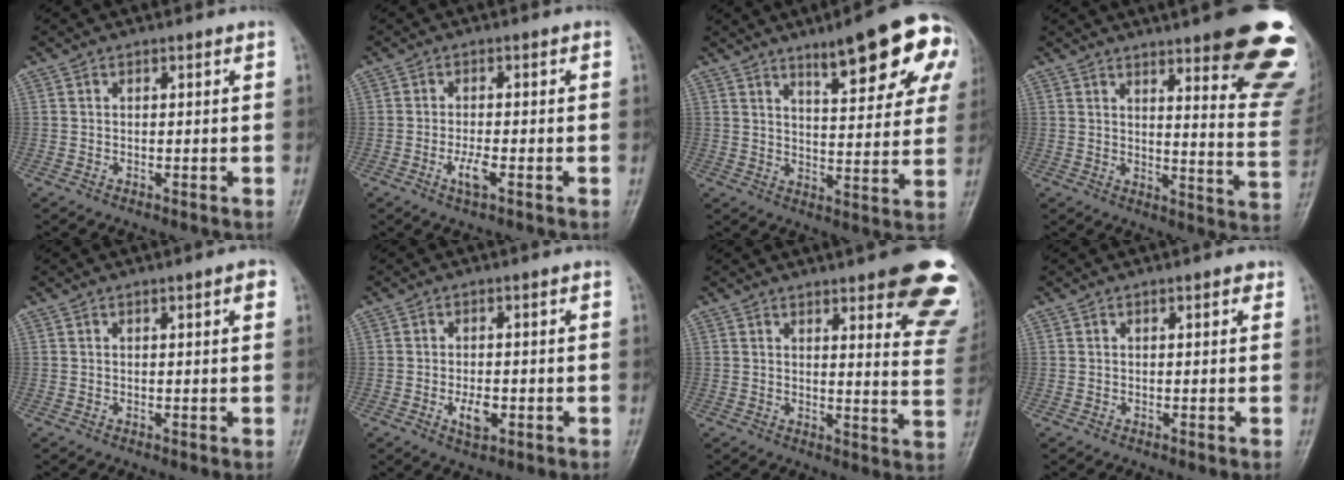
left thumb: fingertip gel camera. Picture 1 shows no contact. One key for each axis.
{"total": 3.4, "fx": -1.4, "fy": 1.0, "fz": 2.9, "tx": -0.059, "ty": 0.004, "tz": -0.027}
{"total": 16.8, "fx": 9.1, "fy": 4.6, "fz": 13.3, "tx": -0.138, "ty": -0.030, "tz": 0.122}
{"total": 23.4, "fx": 15.2, "fy": 4.5, "fz": 17.2, "tx": -0.174, "ty": -0.078, "tz": 0.184}
{"total": 2.0, "fx": 0.9, "fy": 0.3, "fz": 1.8, "tx": -0.021, "ty": 0.001, "tz": 0.010}
{"total": 4.1, "fx": -1.2, "fy": 2.1, "fz": 3.3, "tx": -0.051, "ty": 0.001, "tz": -0.016}
{"total": 19.4, "fx": 12.5, "fy": 5.0, "fz": 14.1, "tx": -0.140, "ty": -0.057, "tz": 0.135}
{"total": 1.3, "fx": 0.6, "fy": 0.5, "fz": 1.0, "tx": -0.008, "ty": 0.001, "tz": 0.006}